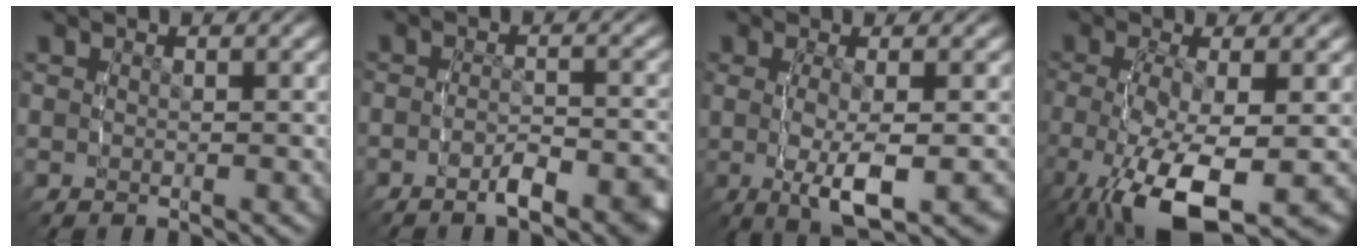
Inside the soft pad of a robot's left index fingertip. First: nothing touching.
{"total": 3.5, "force": [-2.7, 1.1, 2.0], "torque": [-0.041, 0.000, -0.052]}
{"total": 6.1, "force": [-1.6, 2.2, 5.5], "torque": [-0.109, -0.015, -0.018]}
{"total": 8.9, "force": [-4.2, 4.2, 6.6], "torque": [-0.151, -0.044, -0.042]}